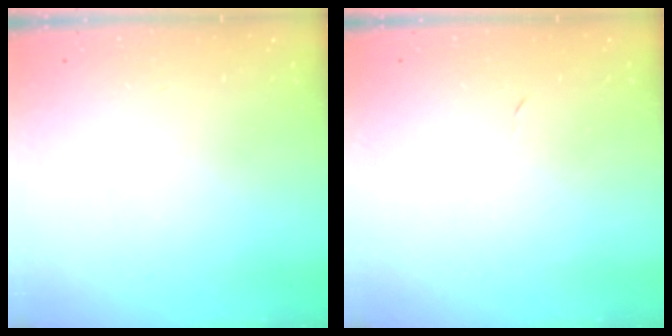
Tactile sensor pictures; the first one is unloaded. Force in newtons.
{"total": 2.3, "press": 2.3, "slide": 0.4}